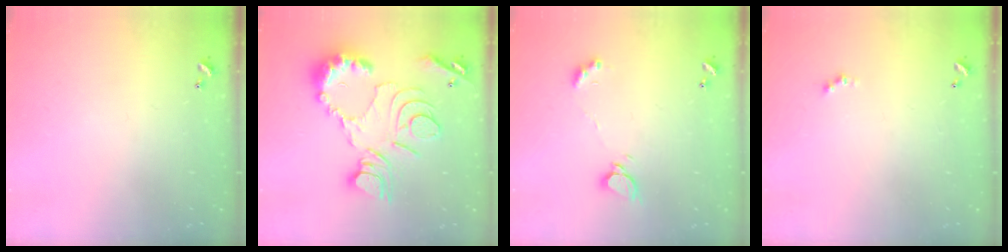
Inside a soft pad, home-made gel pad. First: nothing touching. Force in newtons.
{"total": 18.4, "press": 18.3, "slide": 1.7}
{"total": 2.9, "press": 2.9, "slide": 0.3}
{"total": 0.5, "press": 0.4, "slide": 0.3}